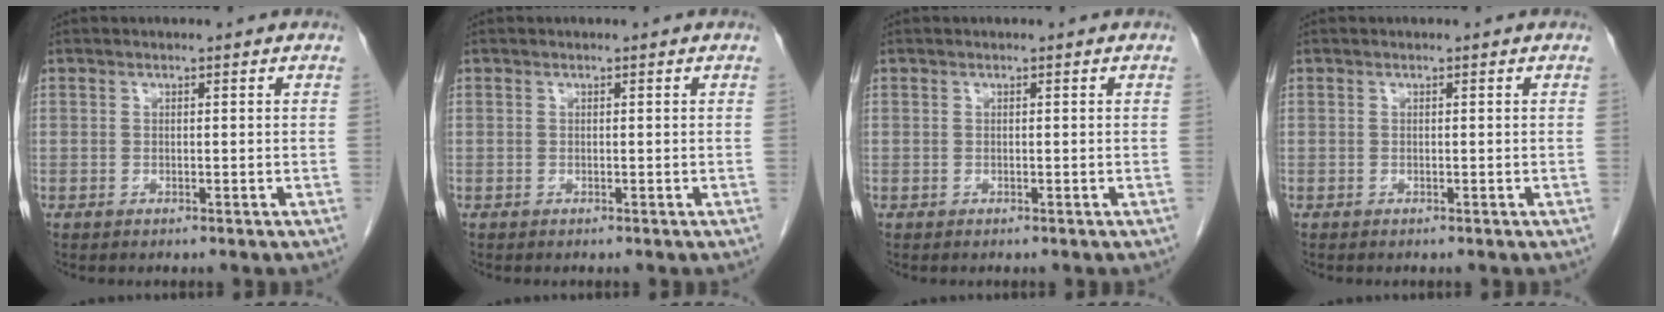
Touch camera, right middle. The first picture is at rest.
{"total": 0.0}
{"total": 0.0}
{"total": 0.0}